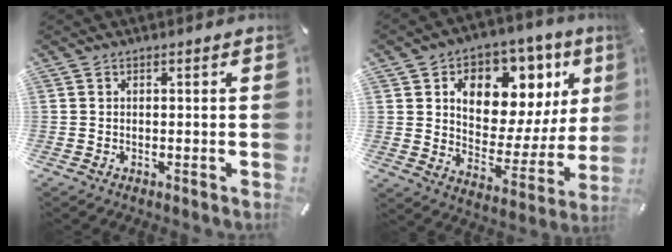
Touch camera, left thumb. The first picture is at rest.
{"total": 13.1, "force": [6.5, 9.0, 7.0], "torque": [-0.093, -0.057, 0.113]}